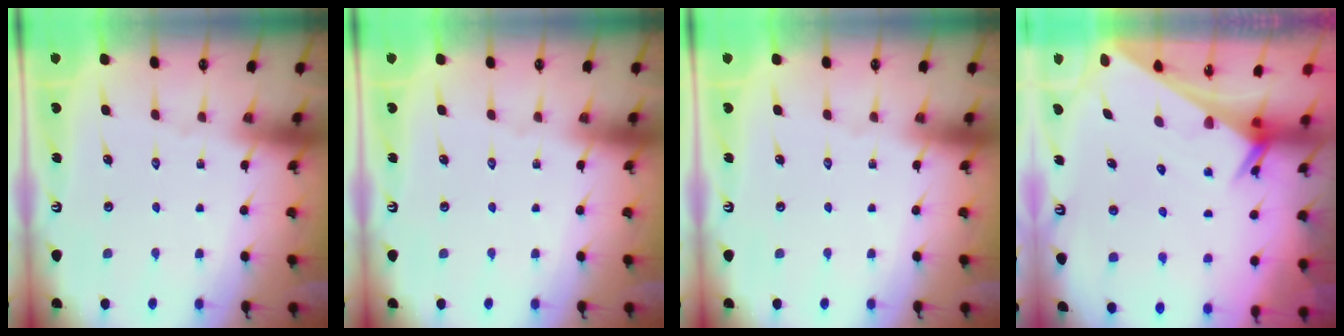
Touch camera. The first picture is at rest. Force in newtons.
{"total": 0.0}
{"total": 0.0}
{"total": 2.7, "press": 2.7, "slide": 0.1}